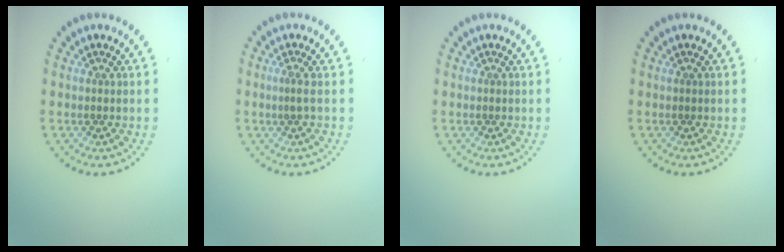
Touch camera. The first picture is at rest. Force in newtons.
{"total": 0.9, "press": 0.4, "slide": 0.8}
{"total": 0.0}
{"total": 0.0}